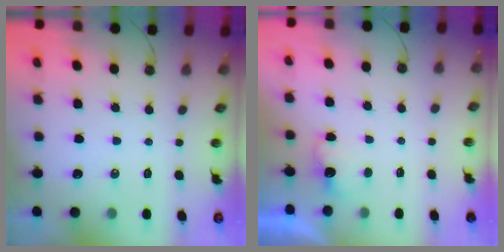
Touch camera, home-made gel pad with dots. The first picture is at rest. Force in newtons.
{"total": 2.2, "press": 2.1, "slide": 0.8}